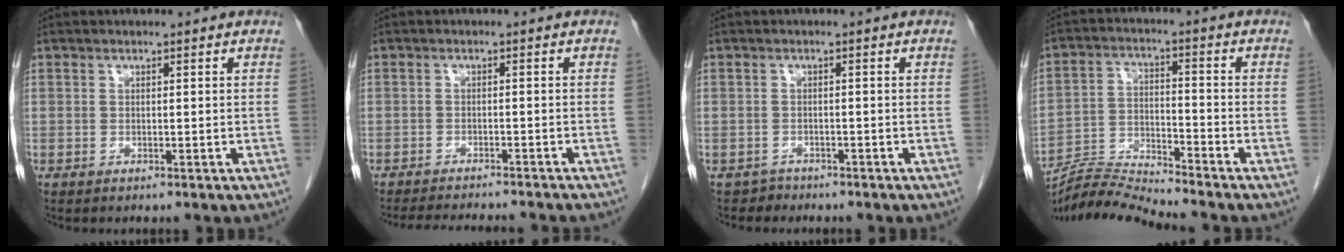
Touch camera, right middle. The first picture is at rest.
{"total": 11.8, "force": [-10.8, 1.0, 4.5], "torque": [-0.057, -0.012, -0.135]}
{"total": 1.4, "force": [-1.1, 0.7, -0.6], "torque": [0.007, 0.002, -0.019]}
{"total": 8.2, "force": [-8.0, -2.0, 0.4], "torque": [-0.014, 0.002, -0.150]}